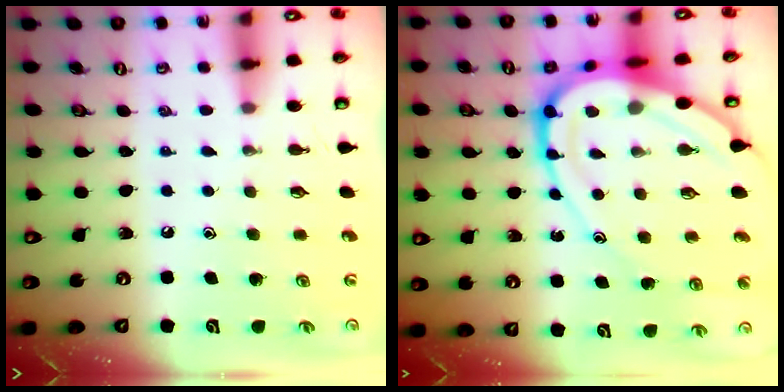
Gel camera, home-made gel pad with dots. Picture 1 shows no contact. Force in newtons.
{"total": 18.5, "press": 18.4, "slide": 2.1}